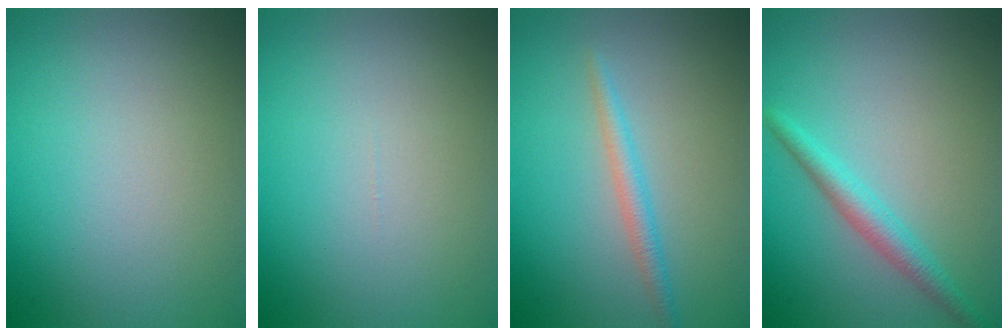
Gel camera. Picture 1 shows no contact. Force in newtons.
{"total": 0.0}
{"total": 1.7, "press": 1.7, "slide": 0.1}
{"total": 2.3, "press": 2.3, "slide": 0.0}